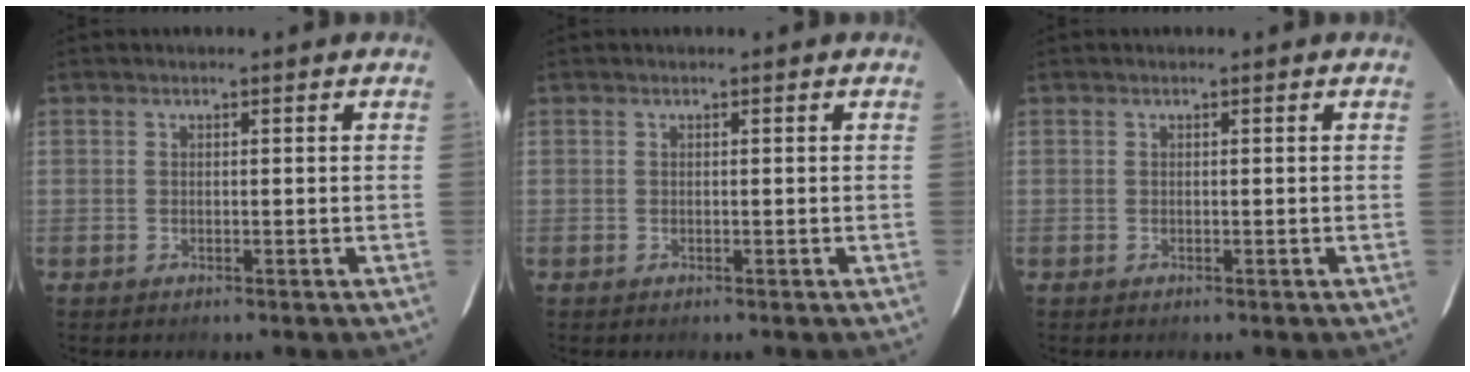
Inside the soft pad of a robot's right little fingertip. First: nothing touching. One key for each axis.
{"total": 0.0}
{"total": 0.0}